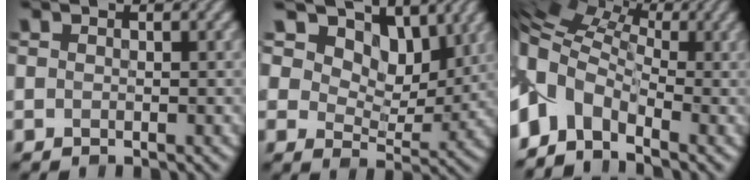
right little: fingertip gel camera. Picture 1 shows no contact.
{"total": 12.0, "force": [7.4, 7.0, 6.4], "torque": [-0.127, -0.004, 0.118]}
{"total": 9.5, "force": [-0.9, 6.9, 6.4], "torque": [-0.145, 0.006, -0.032]}